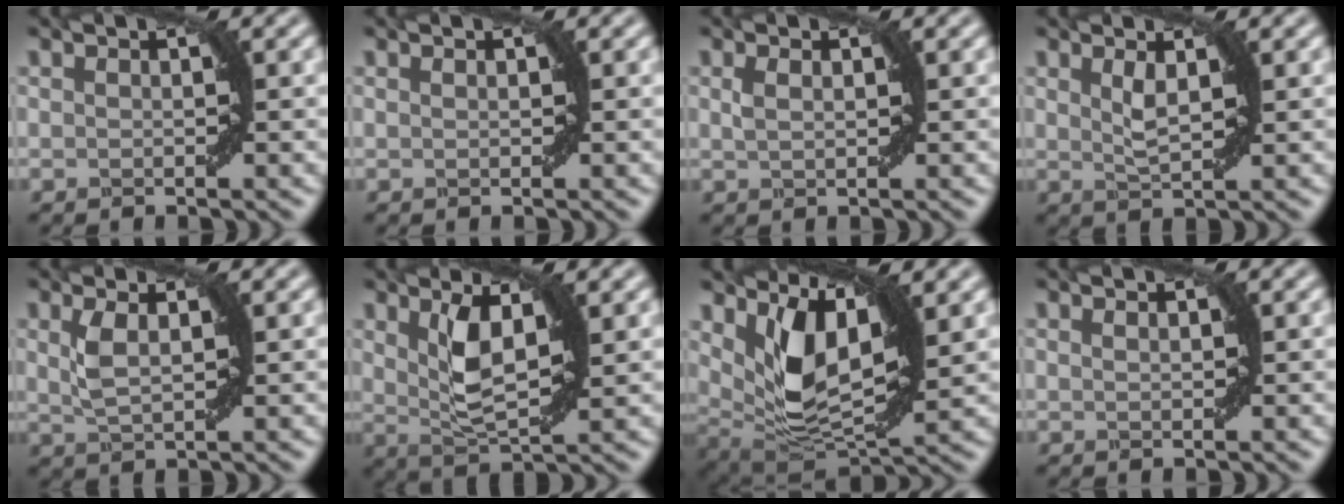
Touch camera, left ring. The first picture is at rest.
{"total": 0.0}
{"total": 1.3, "force": [0.5, 0.7, 1.0], "torque": [-0.022, 0.001, 0.013]}
{"total": 1.8, "force": [0.8, 0.4, 1.6], "torque": [-0.032, -0.003, 0.017]}
{"total": 2.5, "force": [0.8, 1.0, 2.1], "torque": [-0.049, 0.001, 0.018]}
{"total": 4.3, "force": [1.3, 1.7, 3.7], "torque": [-0.075, -0.002, 0.027]}
{"total": 7.8, "force": [2.4, 3.9, 6.3], "torque": [-0.129, -0.016, 0.046]}
{"total": 0.5, "force": [0.3, 0.2, 0.4], "torque": [-0.006, 0.001, 0.008]}